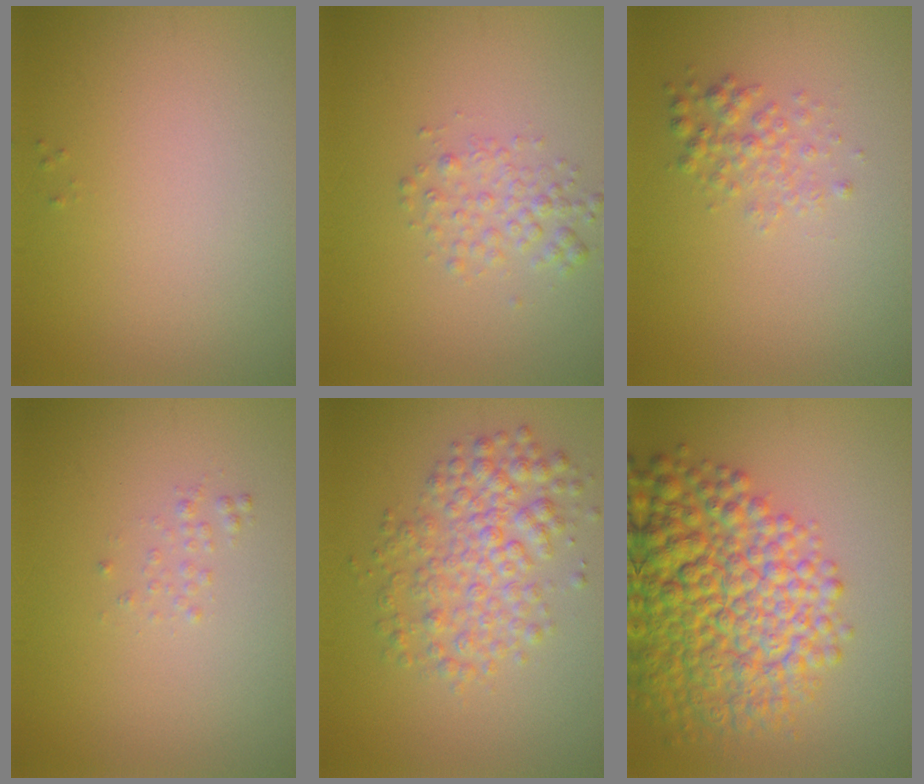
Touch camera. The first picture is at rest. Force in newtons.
{"total": 2.2, "press": 2.2, "slide": 0.1}
{"total": 1.9, "press": 1.9, "slide": 0.0}
{"total": 0.7, "press": 0.7, "slide": 0.1}
{"total": 4.8, "press": 4.8, "slide": 0.0}
{"total": 11.3, "press": 11.2, "slide": 0.4}